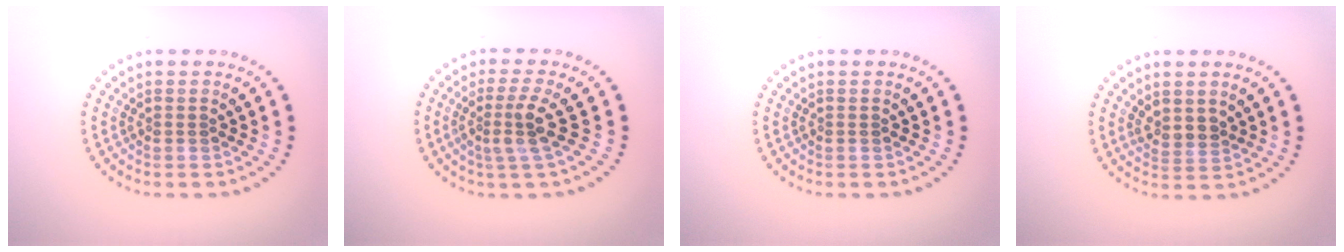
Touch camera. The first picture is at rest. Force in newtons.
{"total": 2.9, "press": 2.1, "slide": 2.0}
{"total": 0.0}
{"total": 1.8, "press": 1.6, "slide": 0.9}